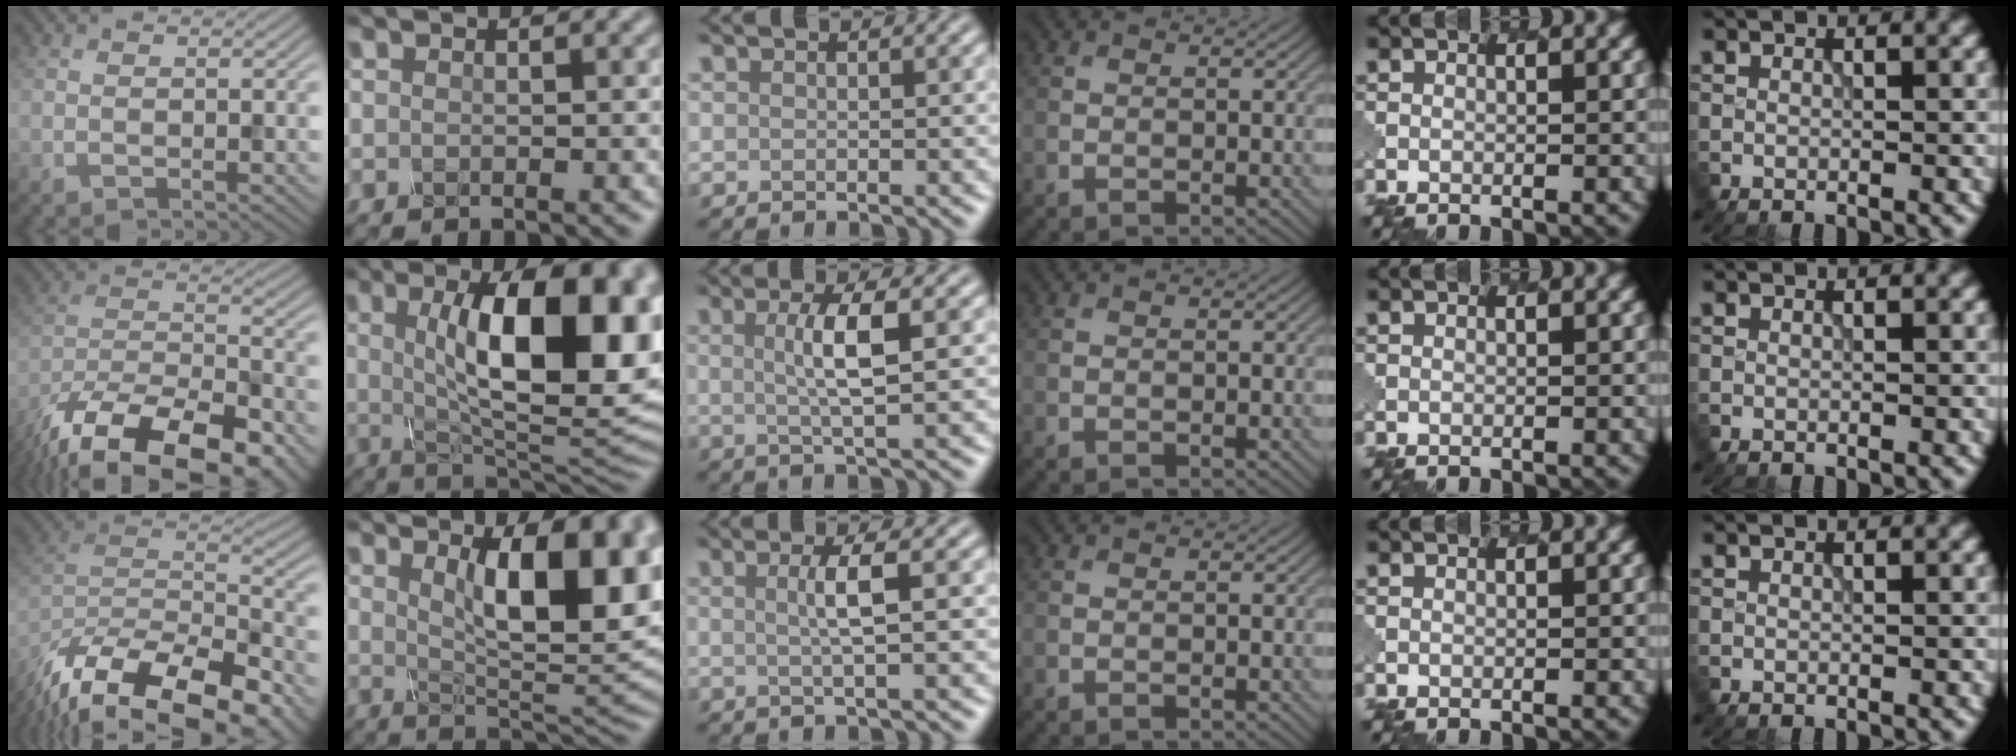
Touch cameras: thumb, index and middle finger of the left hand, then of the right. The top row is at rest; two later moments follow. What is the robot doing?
{"motion": "shake", "object": "salt shaker"}